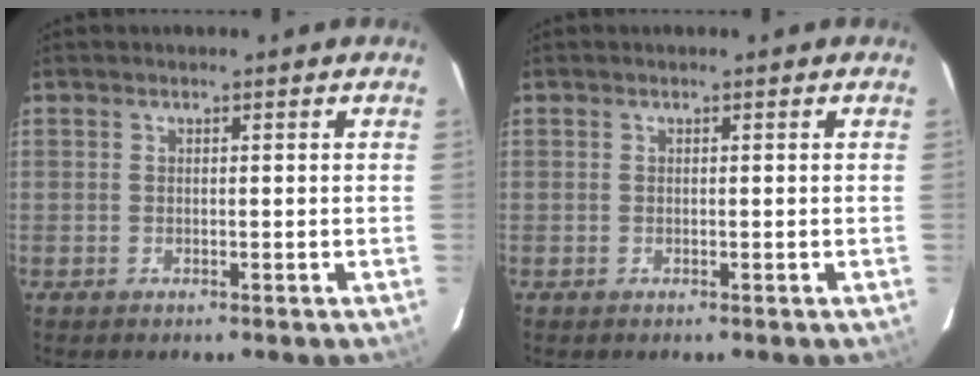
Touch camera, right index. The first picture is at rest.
{"total": 0.0}